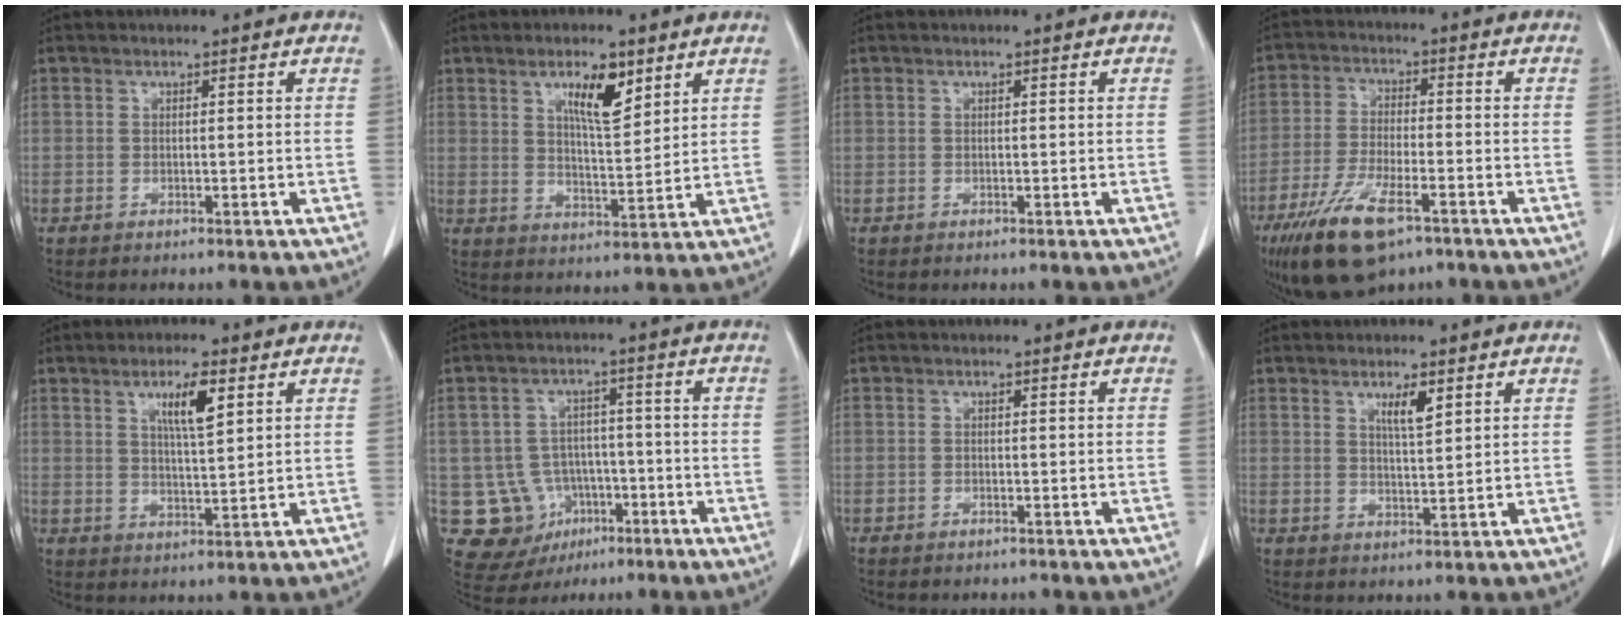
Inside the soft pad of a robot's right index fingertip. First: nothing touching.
{"total": 7.3, "force": [4.0, 1.9, 5.8], "torque": [-0.101, -0.002, 0.070]}
{"total": 0.0}
{"total": 12.2, "force": [-7.4, 3.8, 8.9], "torque": [-0.174, -0.019, -0.126]}
{"total": 5.8, "force": [2.7, 0.7, 5.1], "torque": [-0.089, -0.001, 0.048]}
{"total": 9.8, "force": [-3.1, 9.0, 2.1], "torque": [-0.052, 0.019, -0.032]}
{"total": 0.7, "force": [-0.6, 0.3, 0.1], "torque": [-0.007, 0.000, -0.008]}
{"total": 3.5, "force": [1.9, 0.5, 2.9], "torque": [-0.050, -0.002, 0.035]}